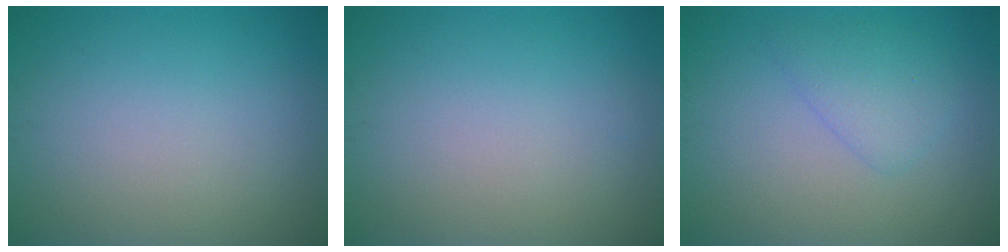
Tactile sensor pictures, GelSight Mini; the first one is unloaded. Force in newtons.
{"total": 0.0}
{"total": 2.5, "press": 2.4, "slide": 0.2}